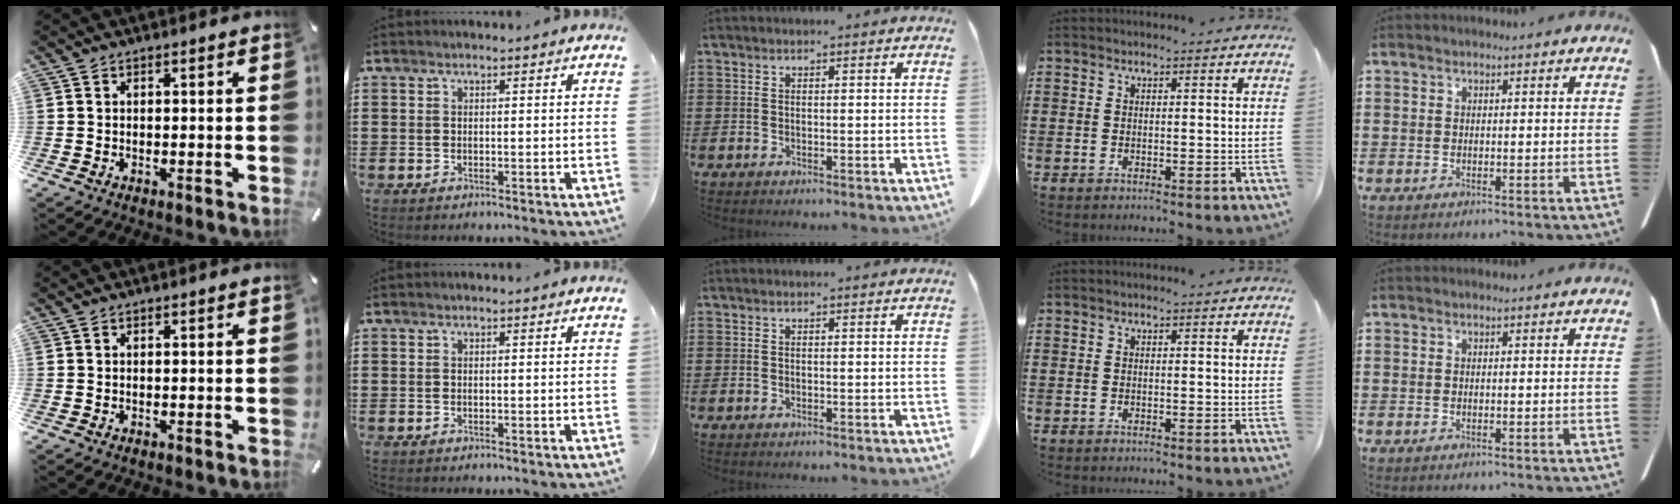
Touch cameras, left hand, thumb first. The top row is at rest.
{}